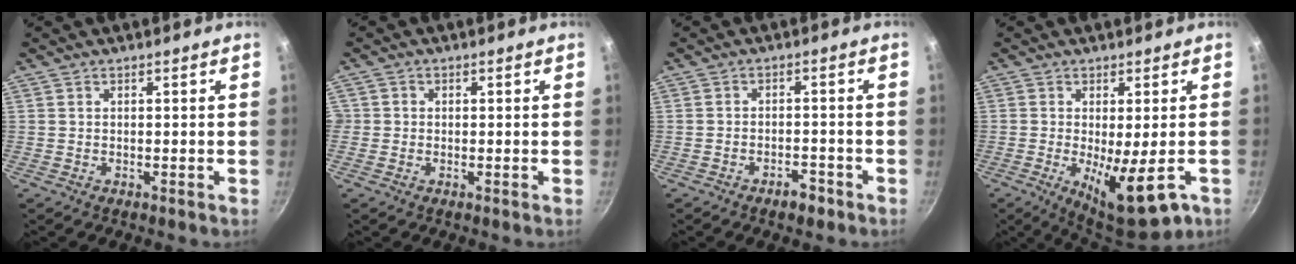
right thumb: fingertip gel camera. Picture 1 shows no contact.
{"total": 1.4, "force": [-0.1, 1.3, 0.3], "torque": [0.004, 0.003, -0.005]}
{"total": 3.5, "force": [-2.4, 1.7, 1.9], "torque": [-0.020, 0.025, -0.030]}
{"total": 11.5, "force": [-3.9, 3.2, 10.4], "torque": [-0.153, -0.017, -0.050]}